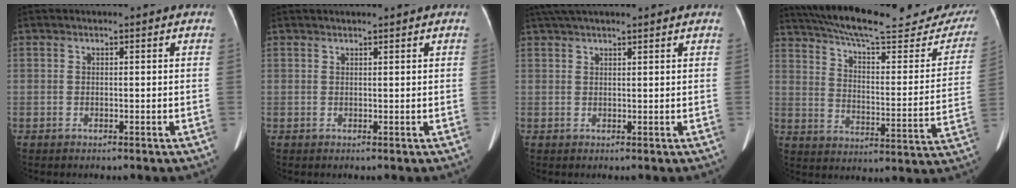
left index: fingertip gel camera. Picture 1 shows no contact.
{"total": 2.0, "force": [1.8, 0.1, 0.9], "torque": [-0.005, 0.019, 0.026]}
{"total": 8.5, "force": [7.3, 0.9, 4.4], "torque": [-0.069, 0.044, 0.107]}
{"total": 29.6, "force": [25.8, 6.1, 13.1], "torque": [-0.212, -0.042, 0.328]}